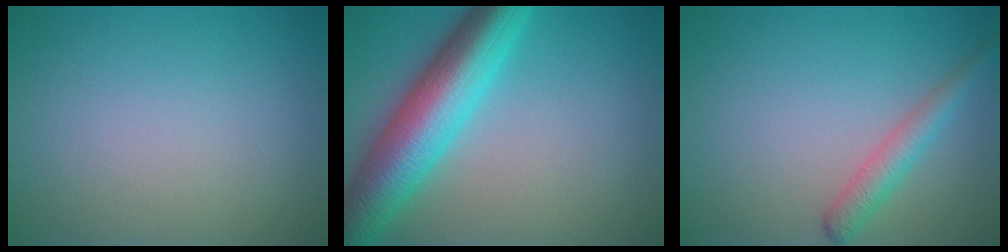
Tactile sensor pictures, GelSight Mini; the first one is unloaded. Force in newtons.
{"total": 9.5, "press": 9.5, "slide": 0.1}
{"total": 2.5, "press": 2.5, "slide": 0.1}